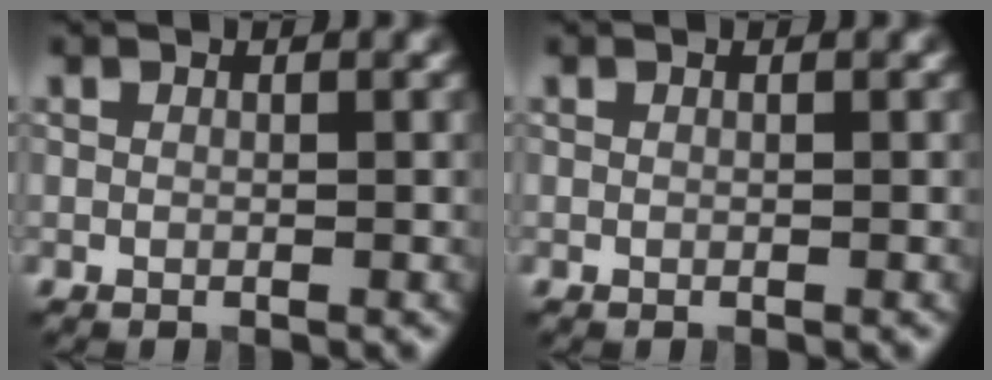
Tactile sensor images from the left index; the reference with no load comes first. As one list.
[{"total": 0.0}]